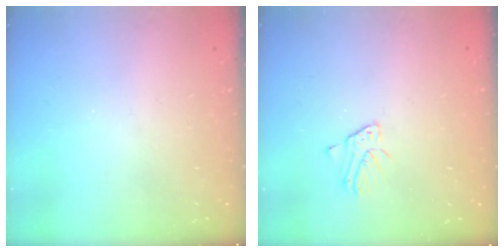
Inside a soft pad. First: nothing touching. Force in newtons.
{"total": 1.7, "press": 1.6, "slide": 0.1}